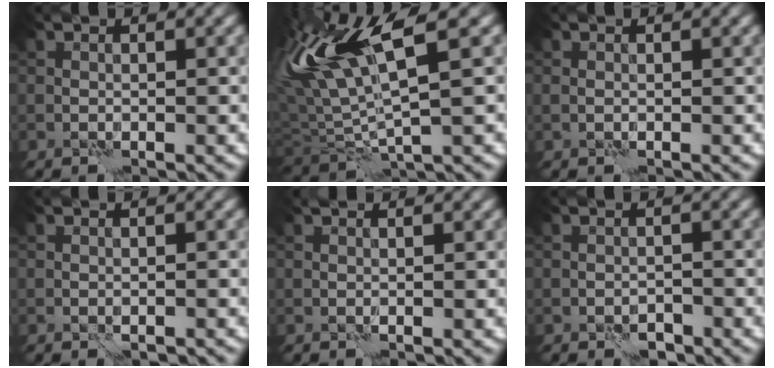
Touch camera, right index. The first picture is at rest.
{"total": 10.3, "force": [4.1, 2.9, 9.0], "torque": [-0.191, 0.019, 0.077]}
{"total": 0.0}
{"total": 1.0, "force": [-0.7, 0.2, 0.7], "torque": [-0.009, -0.001, -0.008]}
{"total": 1.2, "force": [1.1, 0.2, 0.5], "torque": [-0.012, -0.001, 0.009]}
{"total": 1.3, "force": [-1.0, 0.7, 0.4], "torque": [0.000, 0.004, -0.017]}